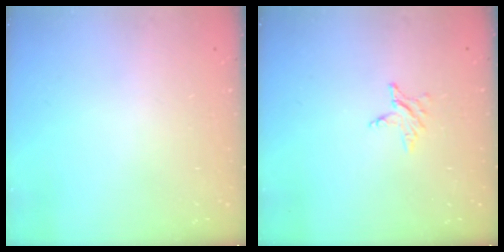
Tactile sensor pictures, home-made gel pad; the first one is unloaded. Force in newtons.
{"total": 2.8, "press": 2.8, "slide": 0.3}